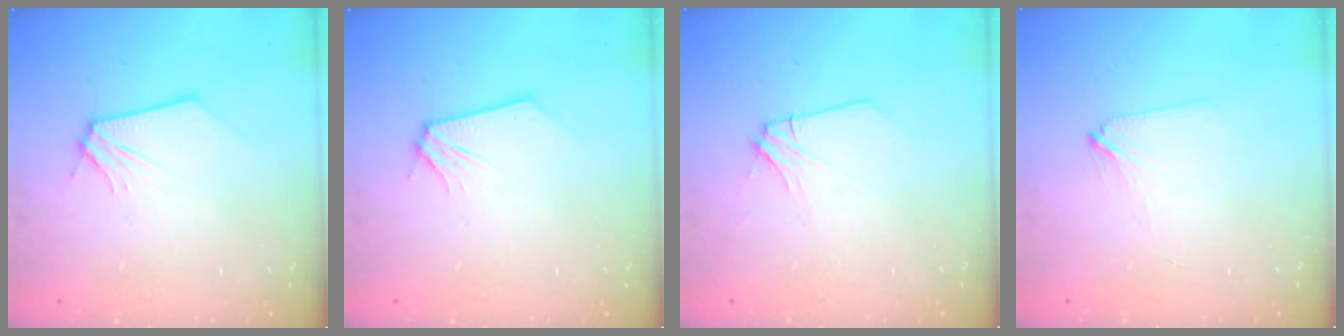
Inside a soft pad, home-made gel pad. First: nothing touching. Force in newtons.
{"total": 0.0}
{"total": 2.2, "press": 2.2, "slide": 0.3}
{"total": 1.8, "press": 1.7, "slide": 0.4}